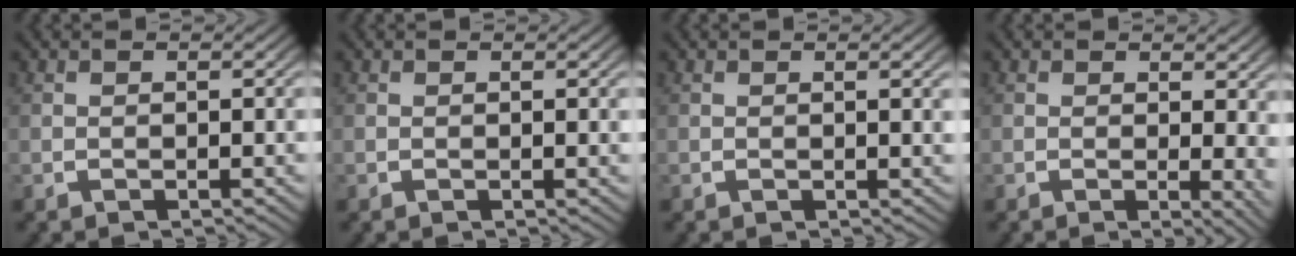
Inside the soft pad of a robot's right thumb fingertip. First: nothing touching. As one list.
[{"total": 0.0}, {"total": 0.6, "force": [0.3, -0.2, 0.5], "torque": [-0.009, 0.001, 0.006]}, {"total": 2.5, "force": [0.6, 1.0, 2.2], "torque": [-0.016, -0.009, 0.009]}]